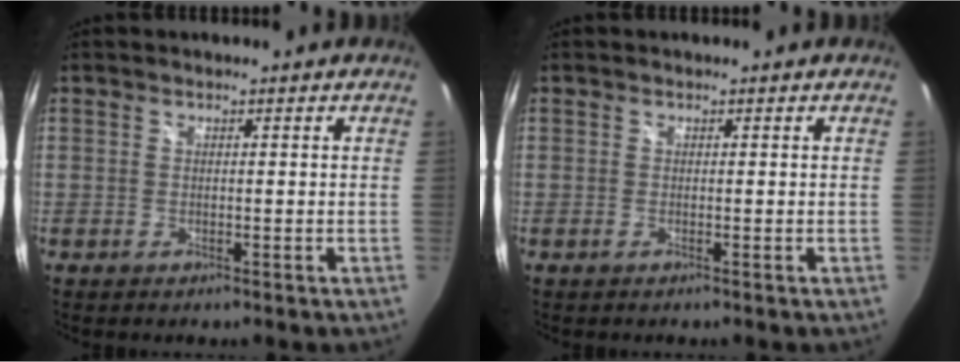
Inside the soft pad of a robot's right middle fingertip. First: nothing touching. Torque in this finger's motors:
{"motor_torque": [0.07, 0.17, 0.00, 0.00]}